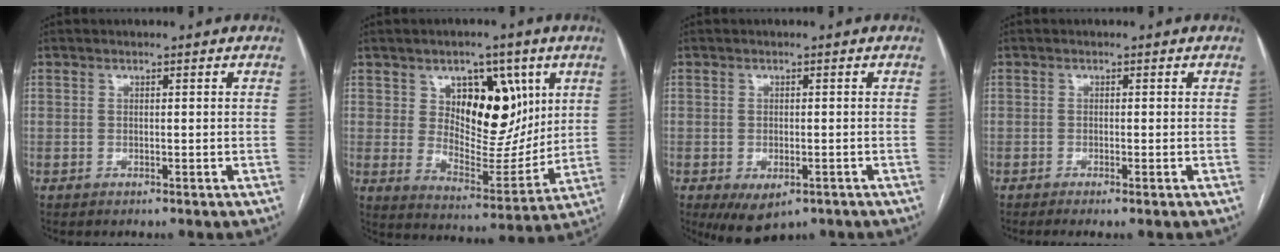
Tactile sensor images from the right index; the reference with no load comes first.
{"total": 13.3, "force": [5.0, 7.1, 10.0], "torque": [-0.144, 0.005, 0.093]}
{"total": 5.5, "force": [-3.0, 2.9, 3.6], "torque": [-0.059, -0.008, -0.037]}
{"total": 1.6, "force": [-1.0, -0.1, 1.2], "torque": [-0.021, -0.003, -0.016]}